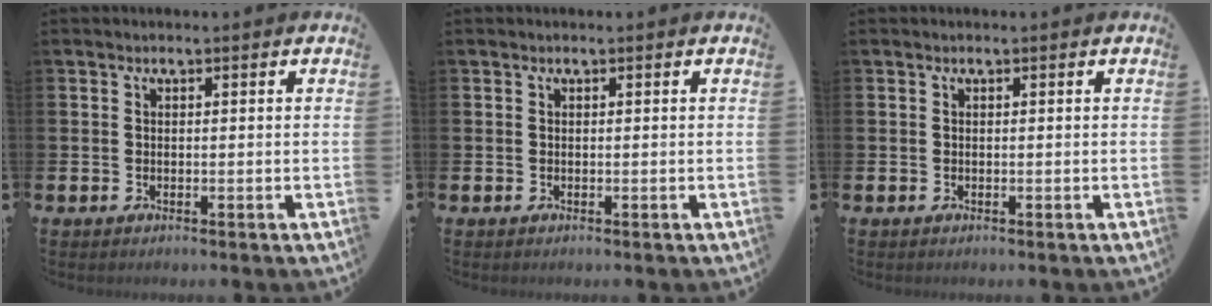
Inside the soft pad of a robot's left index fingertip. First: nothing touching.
{"total": 0.0}
{"total": 0.0}